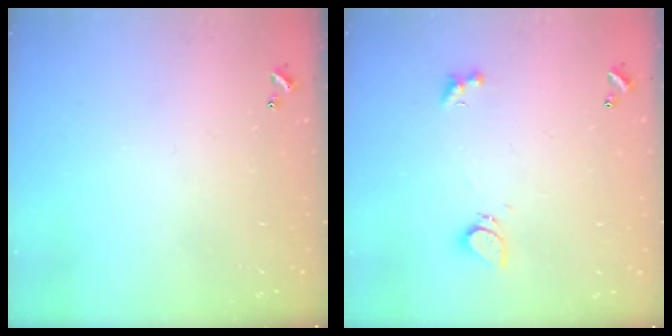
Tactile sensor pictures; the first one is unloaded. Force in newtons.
{"total": 2.4, "press": 2.4, "slide": 0.5}